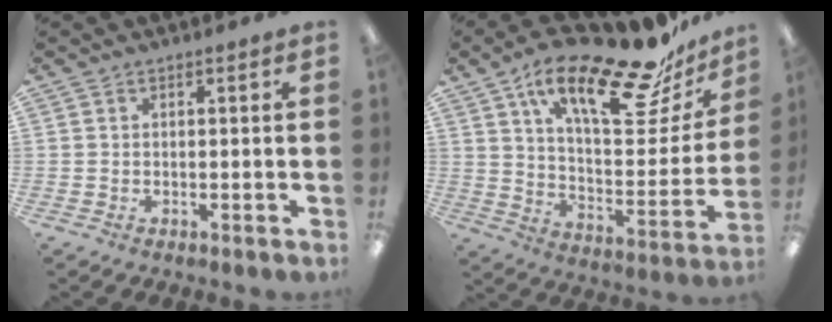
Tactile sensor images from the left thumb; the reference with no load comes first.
{"total": 23.7, "force": [16.9, 6.8, 15.1], "torque": [-0.233, -0.111, 0.276]}